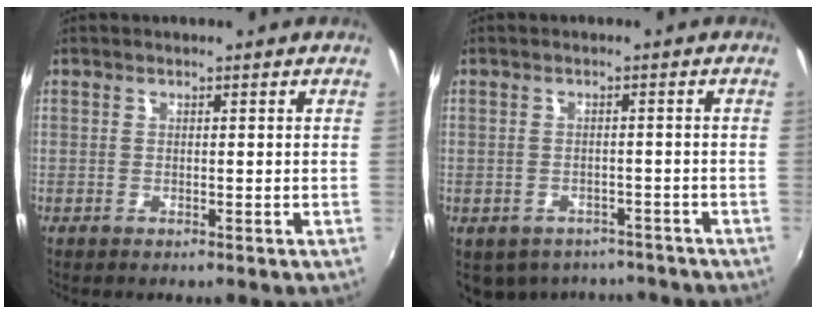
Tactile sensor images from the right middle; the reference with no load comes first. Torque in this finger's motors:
{"motor_torque": [1.05, -1.09, 0.21, 0.09]}